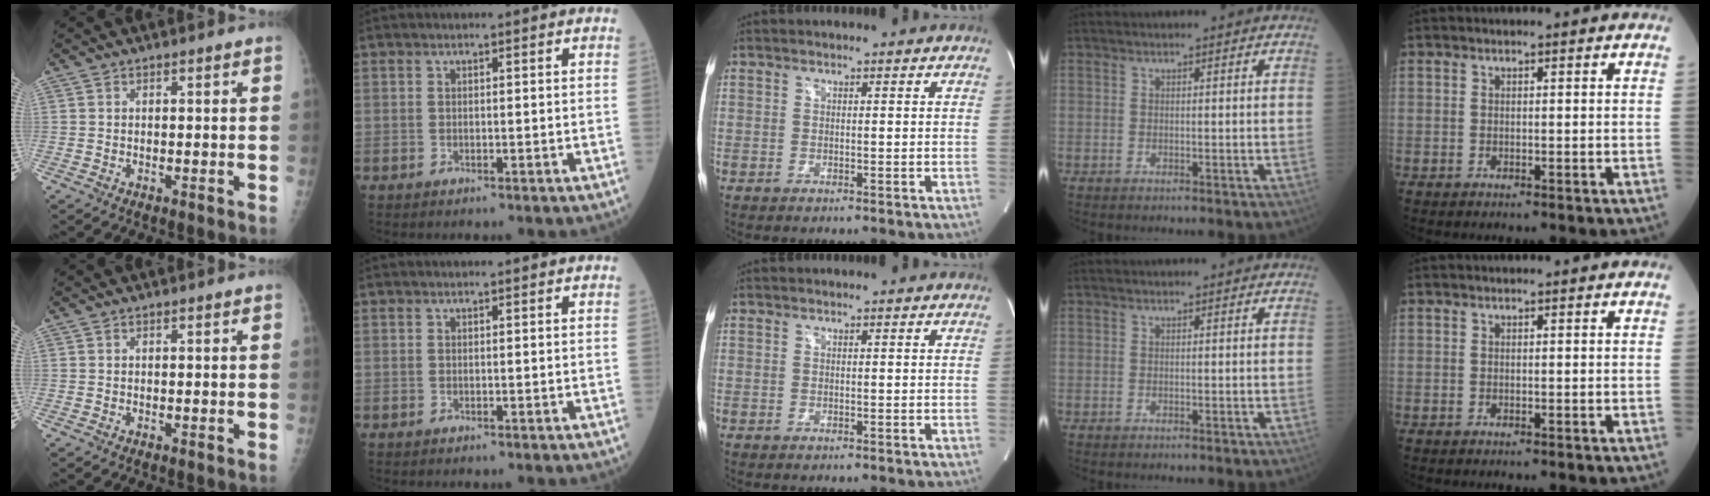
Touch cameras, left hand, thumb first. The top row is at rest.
{}